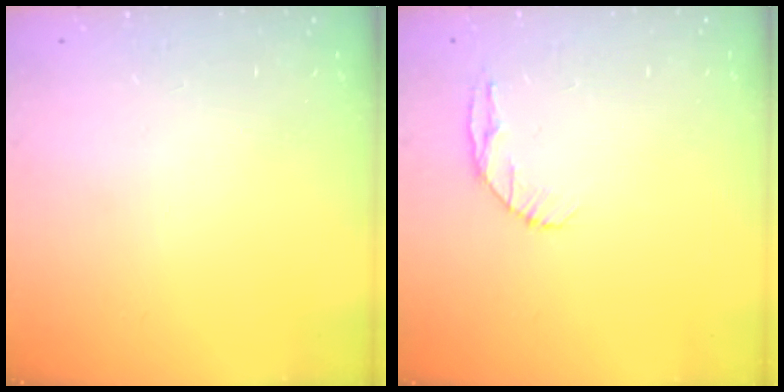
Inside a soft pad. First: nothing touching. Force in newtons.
{"total": 5.8, "press": 5.7, "slide": 0.8}